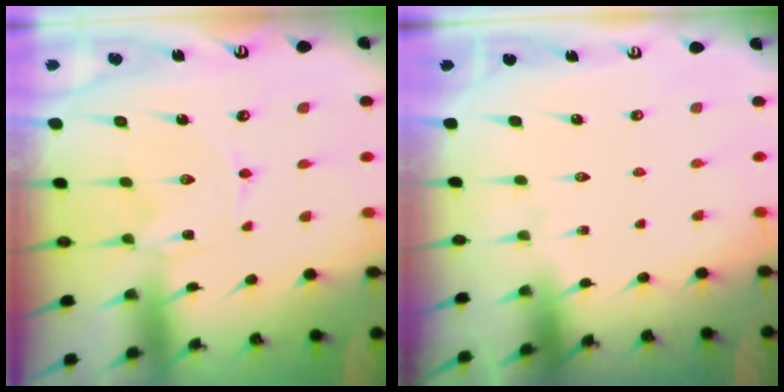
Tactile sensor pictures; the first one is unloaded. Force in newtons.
{"total": 0.0}